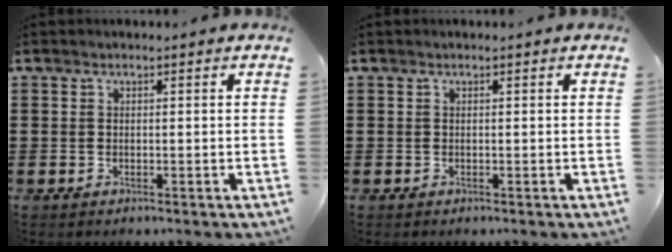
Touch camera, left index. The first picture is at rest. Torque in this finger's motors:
{"motor_torque": [0.00, 0.01, 0.00, 0.00]}